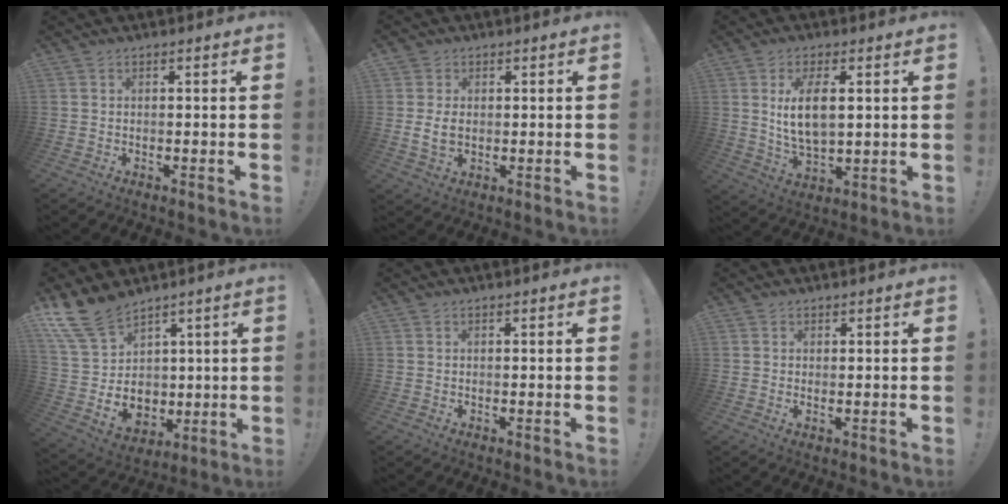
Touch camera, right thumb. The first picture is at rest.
{"total": 5.1, "force": [0.5, 3.9, 3.2], "torque": [-0.050, -0.006, 0.005]}
{"total": 9.7, "force": [2.3, 4.4, 8.3], "torque": [-0.146, -0.012, 0.036]}
{"total": 16.0, "force": [9.6, 10.8, 7.0], "torque": [-0.145, -0.062, 0.195]}
{"total": 0.0}
{"total": 0.9, "force": [0.6, 0.0, 0.6], "torque": [-0.008, -0.001, 0.010]}